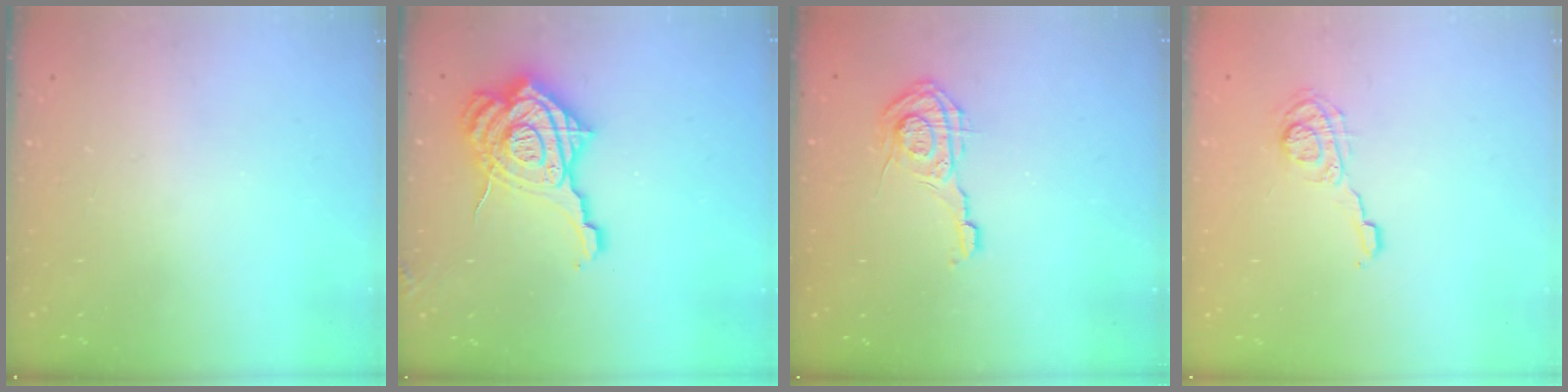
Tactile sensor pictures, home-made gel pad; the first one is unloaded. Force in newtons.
{"total": 23.7, "press": 23.6, "slide": 2.4}
{"total": 9.2, "press": 9.2, "slide": 0.3}
{"total": 7.5, "press": 7.4, "slide": 0.6}